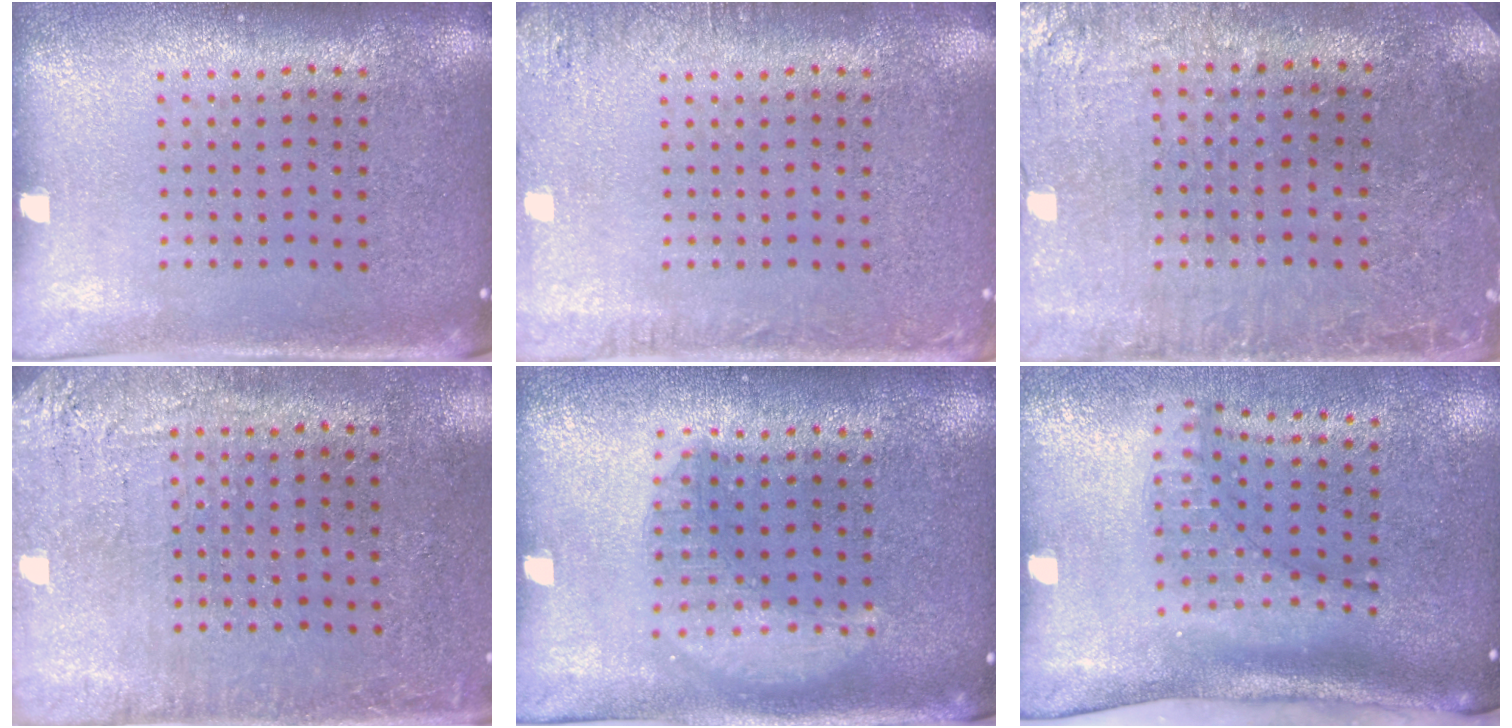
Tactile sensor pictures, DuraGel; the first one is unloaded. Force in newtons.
{"total": 1.9, "press": 1.9, "slide": 0.2}
{"total": 1.1, "press": 1.1, "slide": 0.1}
{"total": 2.8, "press": 2.6, "slide": 1.1}
{"total": 1.3, "press": 1.3, "slide": 0.3}
{"total": 2.1, "press": 1.5, "slide": 1.5}